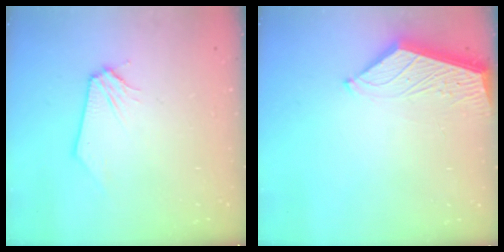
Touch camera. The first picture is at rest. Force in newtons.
{"total": 3.8, "press": 3.7, "slide": 0.5}